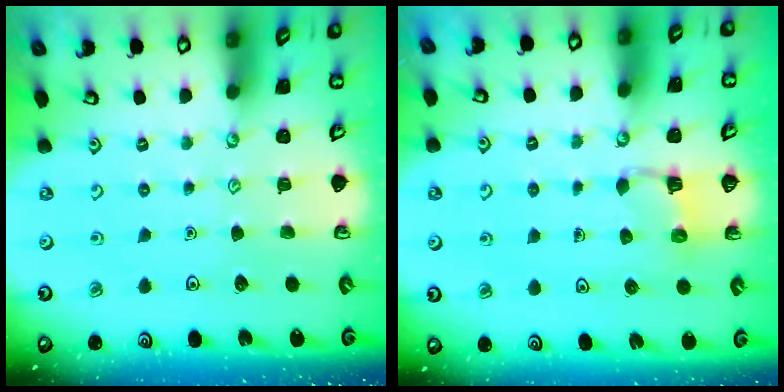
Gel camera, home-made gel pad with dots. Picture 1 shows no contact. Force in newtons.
{"total": 3.0, "press": 3.0, "slide": 0.6}